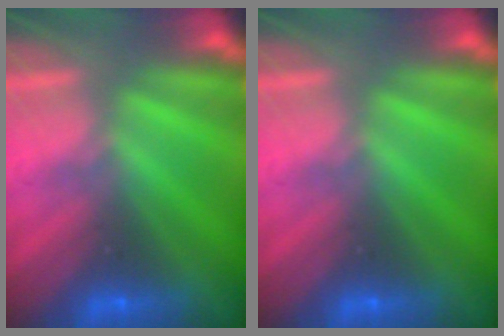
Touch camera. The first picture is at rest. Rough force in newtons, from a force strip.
{"total": 0.0}